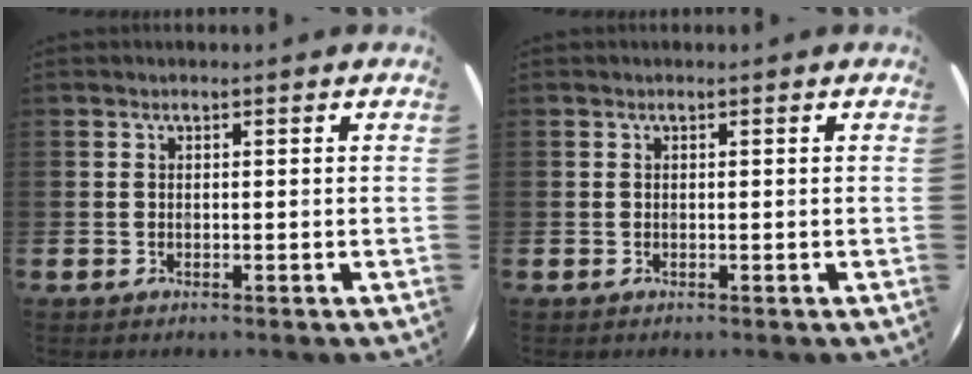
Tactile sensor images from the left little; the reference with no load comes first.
{"total": 0.0}